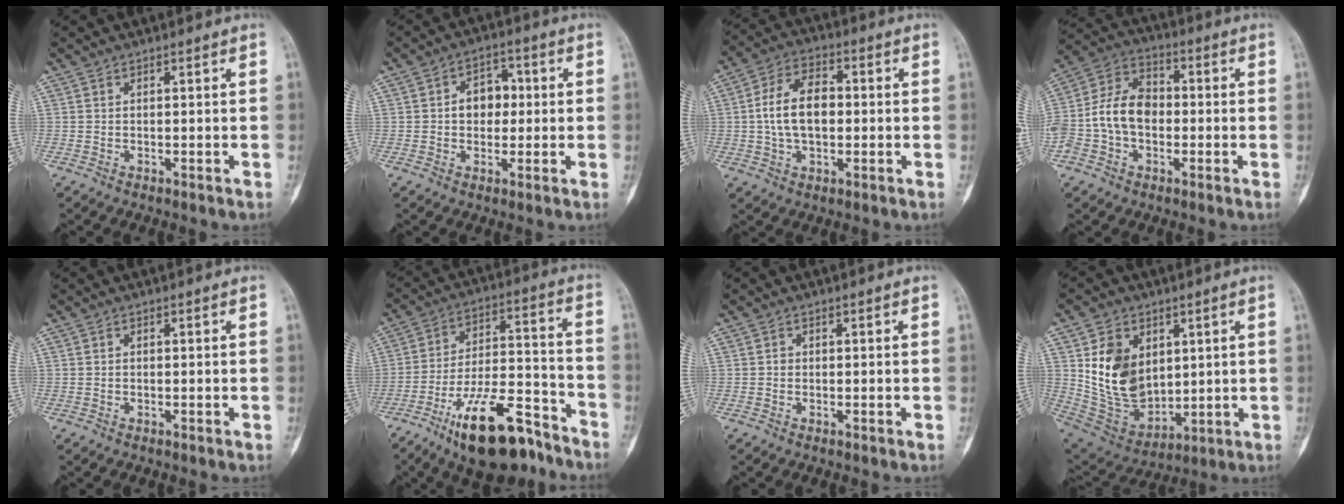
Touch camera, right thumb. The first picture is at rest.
{"total": 6.7, "force": [0.4, 5.0, 4.4], "torque": [-0.034, 0.014, 0.001]}
{"total": 10.8, "force": [0.2, 6.6, 8.5], "torque": [-0.148, 0.020, -0.002]}
{"total": 12.8, "force": [-1.7, 9.3, 8.7], "torque": [-0.160, 0.043, -0.041]}
{"total": 0.0}
{"total": 19.4, "force": [-12.7, 7.2, 12.8], "torque": [-0.208, 0.083, -0.210]}
{"total": 0.7, "force": [-0.1, 0.6, 0.2], "torque": [0.000, 0.003, -0.002]}
{"total": 15.5, "force": [3.6, 11.2, 10.0], "torque": [-0.136, -0.027, 0.091]}